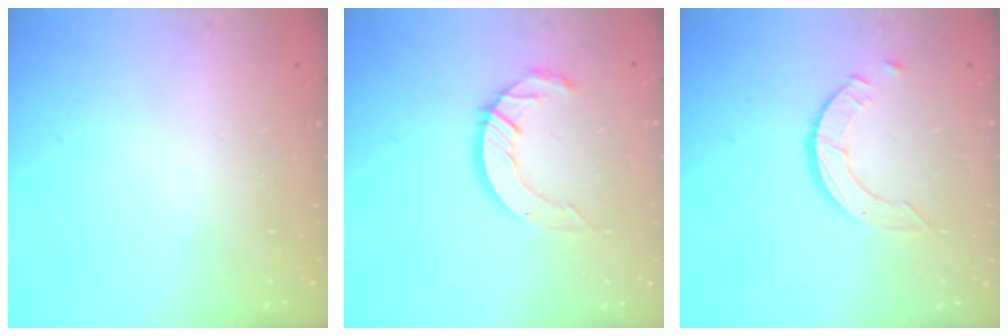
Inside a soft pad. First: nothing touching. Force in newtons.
{"total": 9.8, "press": 9.8, "slide": 0.9}
{"total": 3.9, "press": 3.9, "slide": 0.3}